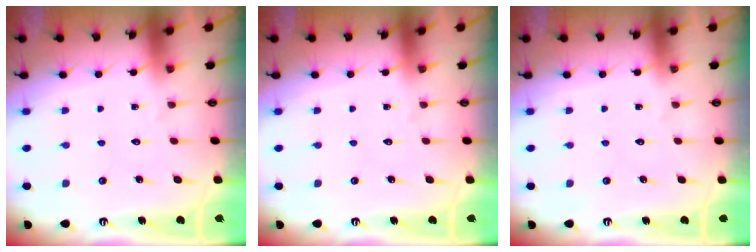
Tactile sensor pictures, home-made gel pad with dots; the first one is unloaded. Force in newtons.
{"total": 0.0}
{"total": 0.0}